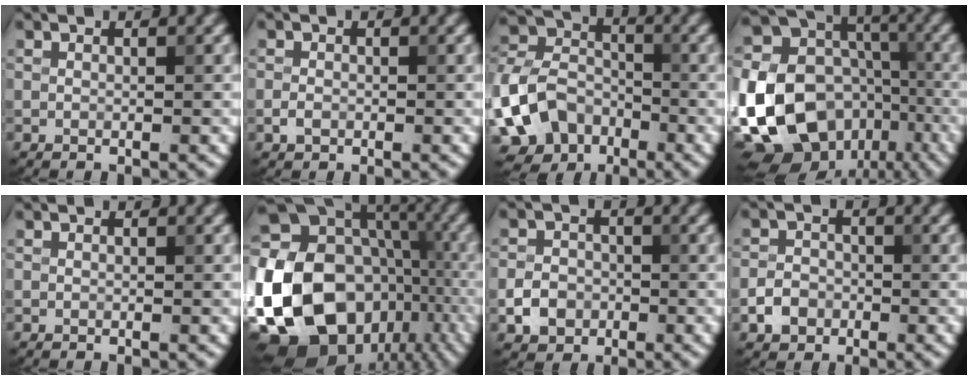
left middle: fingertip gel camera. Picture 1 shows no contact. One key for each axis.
{"total": 1.1, "fx": -0.4, "fy": 0.8, "fz": 0.6, "tx": -0.010, "ty": -0.001, "tz": -0.010}
{"total": 9.2, "fx": -4.0, "fy": 6.9, "fz": 4.7, "tx": -0.098, "ty": -0.007, "tz": -0.090}
{"total": 18.8, "fx": -5.5, "fy": 14.7, "fz": 10.2, "tx": -0.217, "ty": -0.015, "tz": -0.100}
{"total": 0.0}
{"total": 24.0, "fx": -6.6, "fy": 19.3, "fz": 12.7, "tx": -0.239, "ty": -0.029, "tz": -0.141}
{"total": 2.8, "fx": -1.0, "fy": 2.3, "fz": 1.1, "tx": -0.016, "ty": 0.002, "tz": -0.020}
{"total": 2.4, "fx": -1.1, "fy": 1.9, "fz": 0.9, "tx": -0.009, "ty": 0.003, "tz": -0.023}